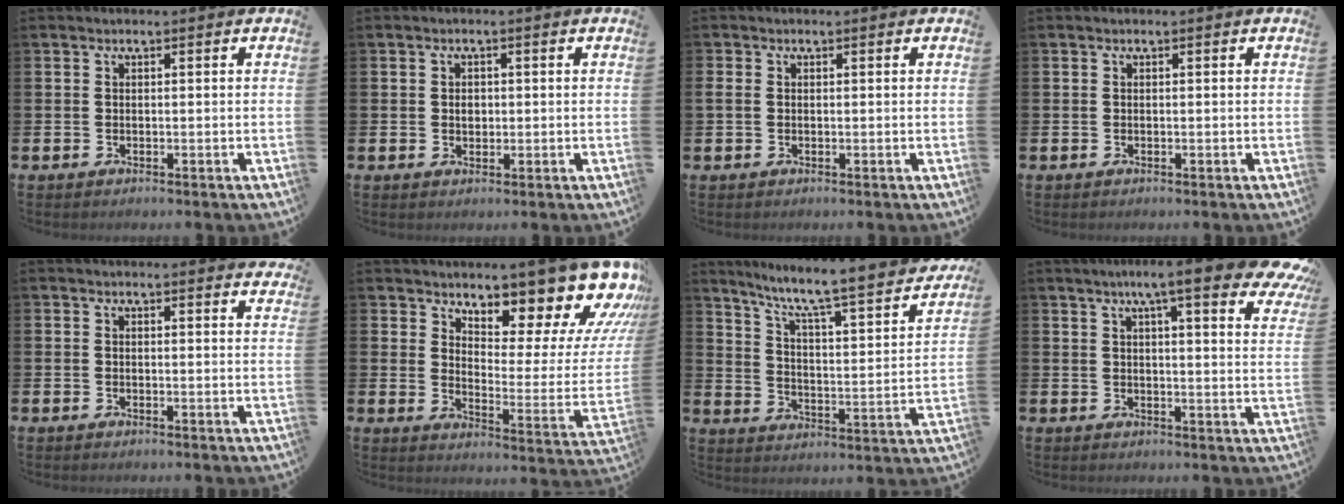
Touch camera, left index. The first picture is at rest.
{"total": 1.5, "force": [0.2, 1.2, 0.9], "torque": [-0.002, 0.002, -0.002]}
{"total": 1.0, "force": [0.2, 0.6, 0.7], "torque": [-0.015, 0.005, 0.002]}
{"total": 0.0}
{"total": 1.5, "force": [1.4, -0.1, 0.0], "torque": [0.003, -0.009, 0.026]}
{"total": 10.4, "force": [9.5, 2.8, 3.3], "torque": [-0.057, -0.100, 0.154]}
{"total": 7.4, "force": [6.6, 0.5, 3.4], "torque": [-0.089, -0.062, 0.102]}
{"total": 9.2, "force": [7.3, 1.6, 5.3], "torque": [-0.088, -0.025, 0.122]}